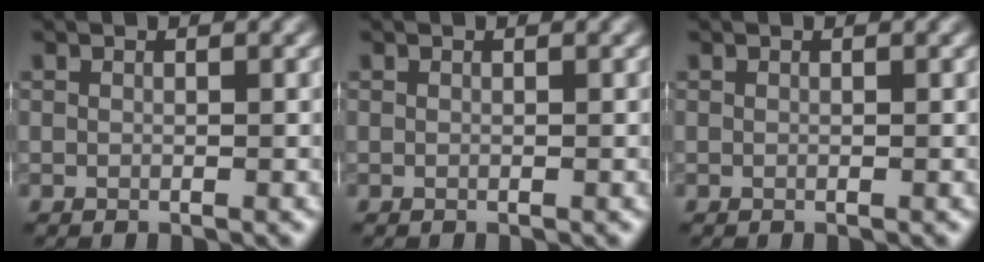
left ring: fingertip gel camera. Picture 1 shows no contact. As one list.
[{"total": 0.0}, {"total": 0.0}]